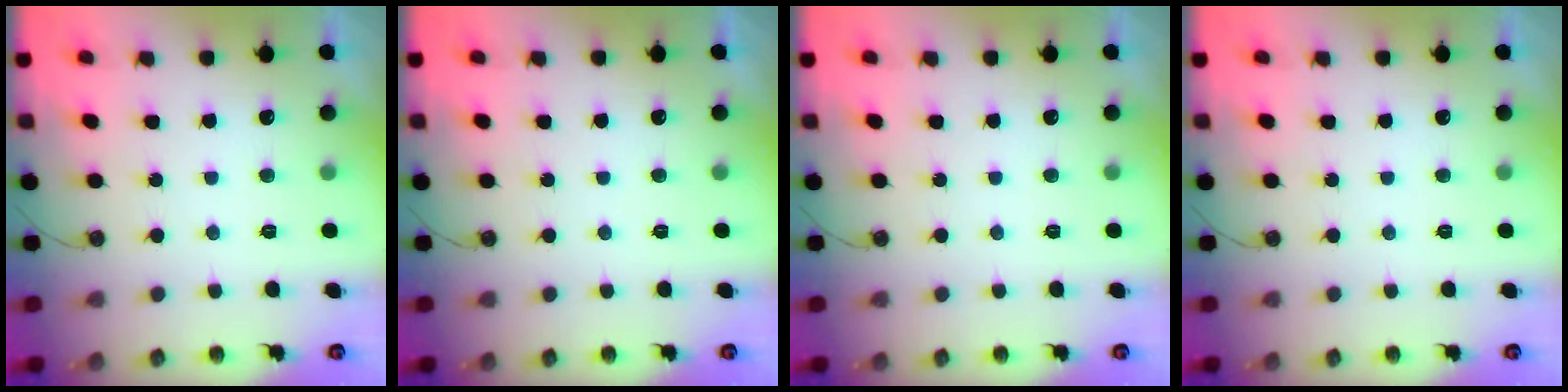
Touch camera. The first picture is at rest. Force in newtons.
{"total": 0.0}
{"total": 0.0}
{"total": 0.0}